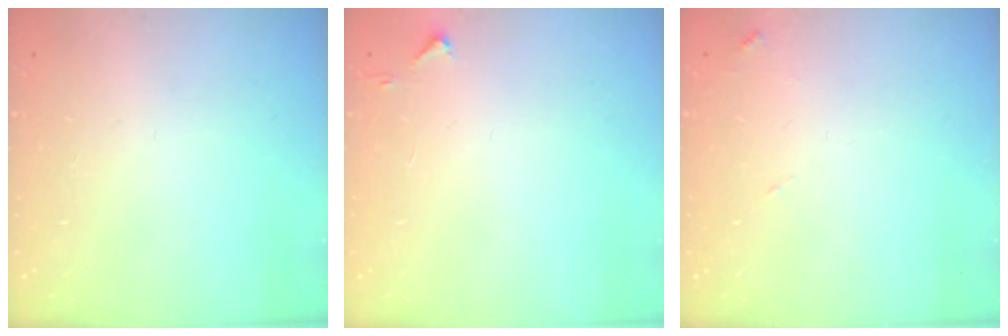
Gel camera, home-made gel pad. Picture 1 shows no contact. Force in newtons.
{"total": 2.8, "press": 2.8, "slide": 0.4}
{"total": 6.3, "press": 6.3, "slide": 0.5}